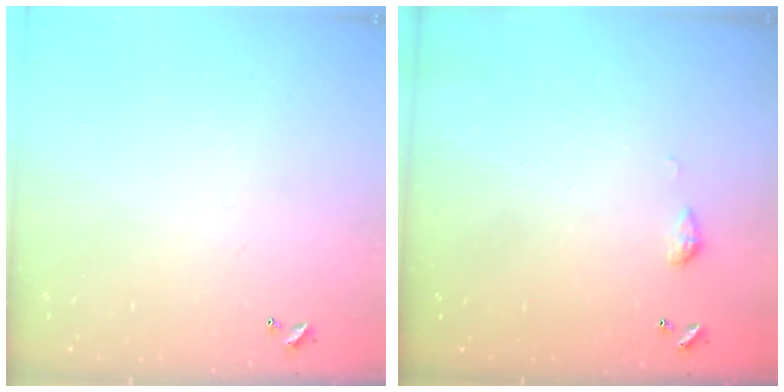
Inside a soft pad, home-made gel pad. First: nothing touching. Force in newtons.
{"total": 3.3, "press": 3.2, "slide": 0.5}